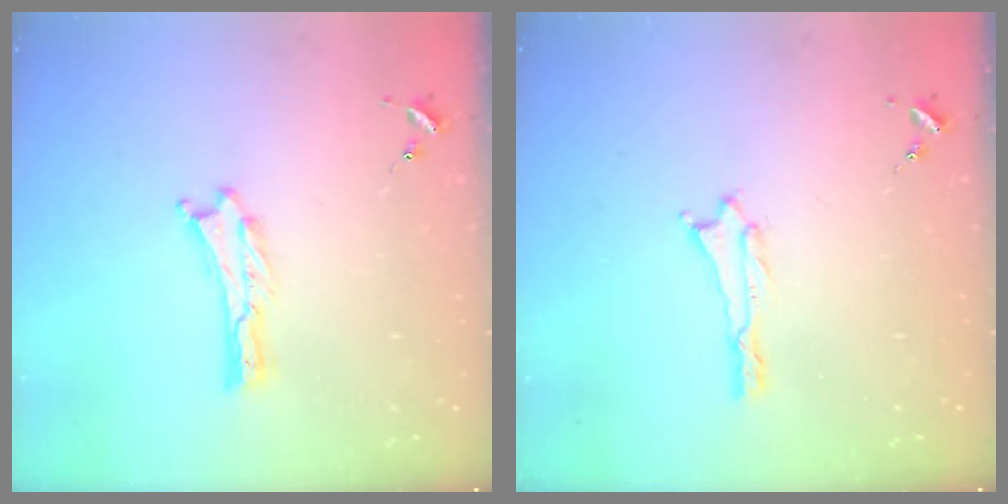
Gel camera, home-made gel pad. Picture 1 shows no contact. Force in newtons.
{"total": 0.0}